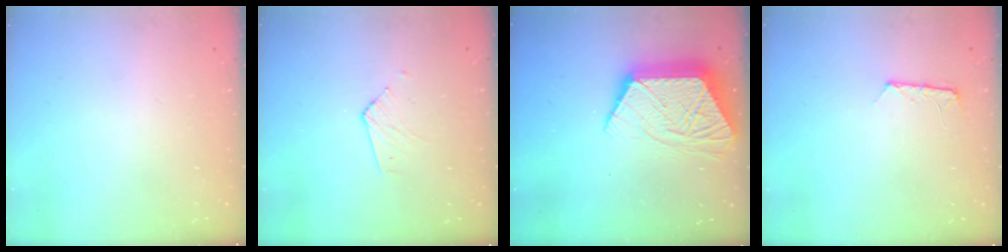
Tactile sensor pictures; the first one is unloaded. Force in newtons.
{"total": 2.9, "press": 2.9, "slide": 0.2}
{"total": 15.3, "press": 15.3, "slide": 1.3}
{"total": 6.7, "press": 6.7, "slide": 0.7}